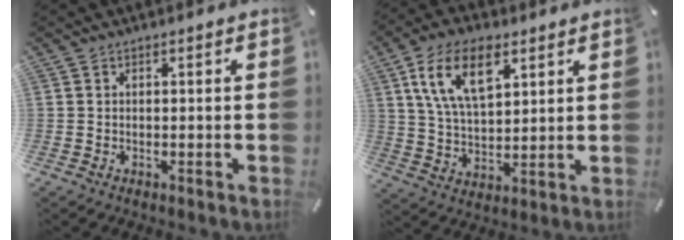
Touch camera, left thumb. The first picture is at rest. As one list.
[{"total": 13.3, "force": [6.6, 7.0, 9.2], "torque": [-0.192, -0.007, 0.118]}]